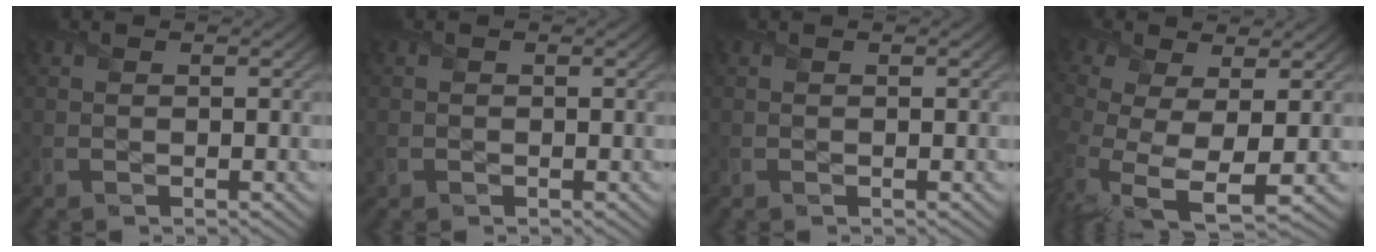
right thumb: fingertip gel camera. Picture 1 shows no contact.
{"total": 0.9, "force": [-0.4, 0.8, 0.2], "torque": [-0.006, -0.007, -0.011]}
{"total": 0.0}
{"total": 9.3, "force": [-0.6, 4.7, 8.0], "torque": [-0.197, -0.022, -0.005]}